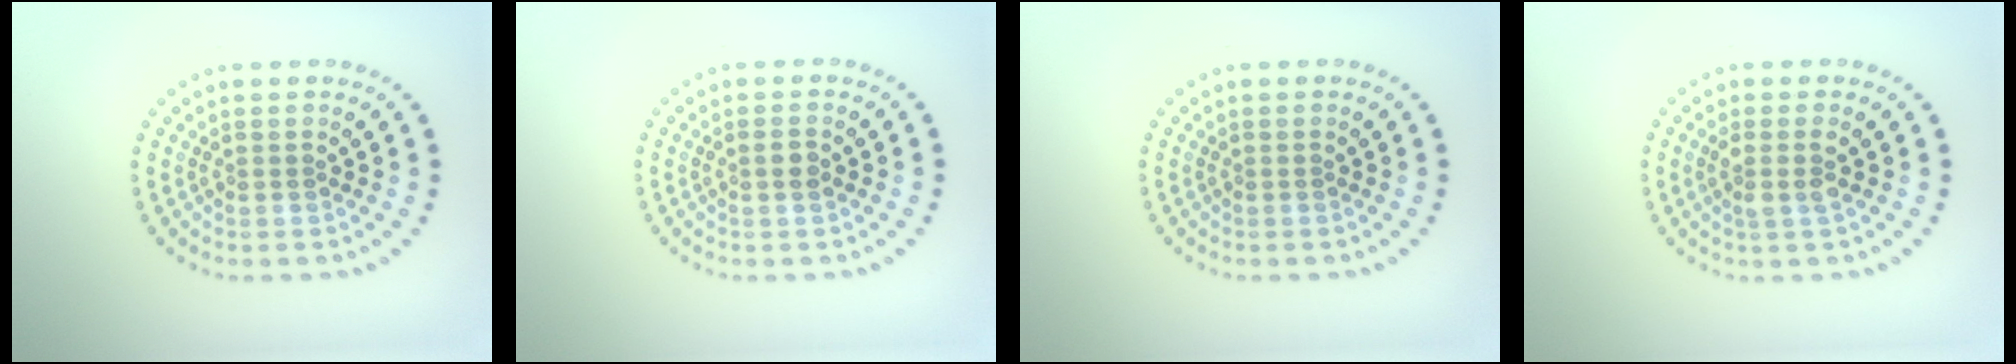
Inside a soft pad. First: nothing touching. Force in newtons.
{"total": 1.1, "press": 1.0, "slide": 0.3}
{"total": 0.0}
{"total": 1.8, "press": 1.5, "slide": 0.9}